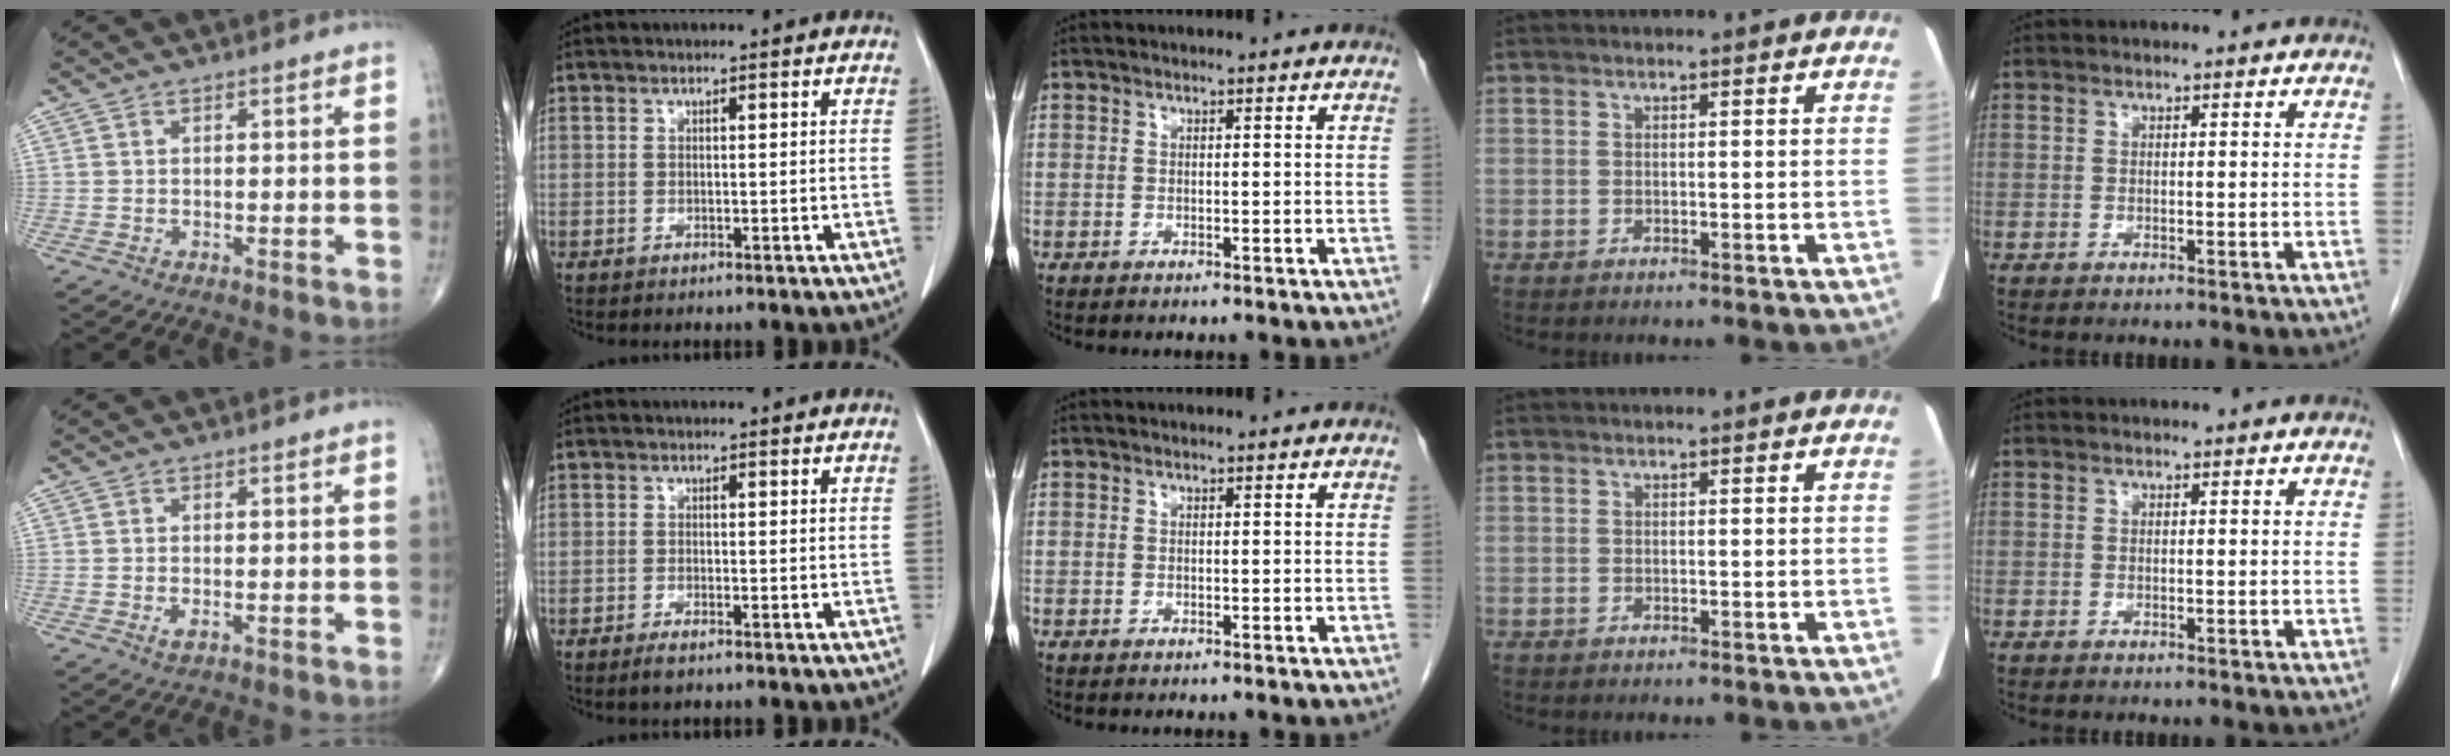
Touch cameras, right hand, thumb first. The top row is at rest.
{"thumb": {"total": 1.3, "force": [-0.4, 0.6, 1.1], "torque": [-0.022, -0.004, -0.007]}, "index": {"total": 1.8, "force": [-1.3, 0.3, 1.2], "torque": [-0.024, -0.003, -0.022]}}